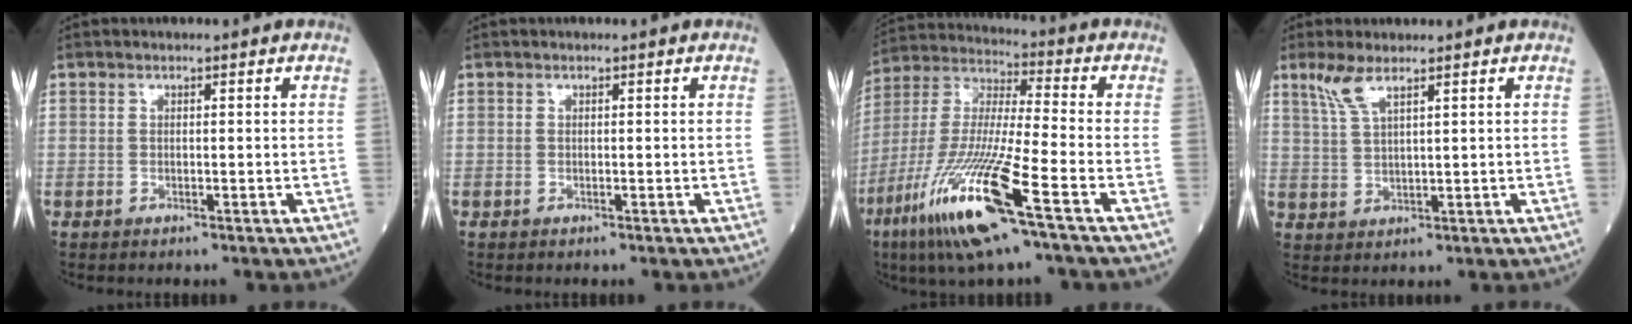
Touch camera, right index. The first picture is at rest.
{"total": 0.0}
{"total": 17.7, "force": [-8.9, 0.4, 15.3], "torque": [-0.339, -0.043, -0.173]}
{"total": 4.0, "force": [2.8, 0.4, 2.7], "torque": [-0.069, 0.006, 0.064]}